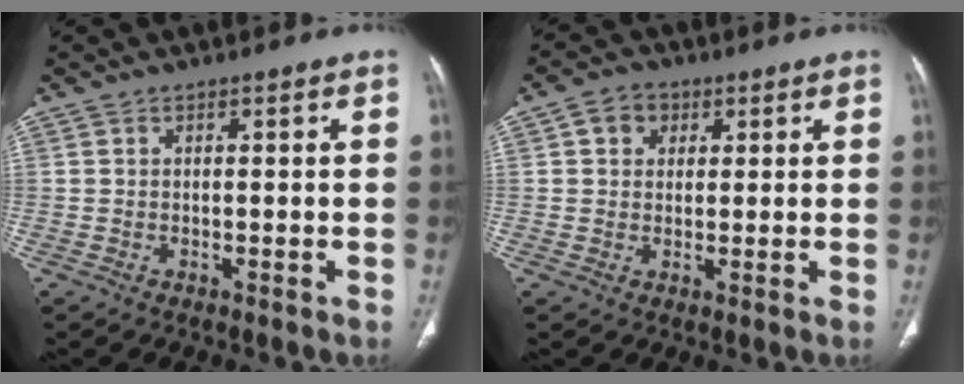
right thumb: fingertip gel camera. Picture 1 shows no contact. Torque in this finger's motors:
{"motor_torque": [0.17, 0.26, 0.33, -0.52, 0.12]}